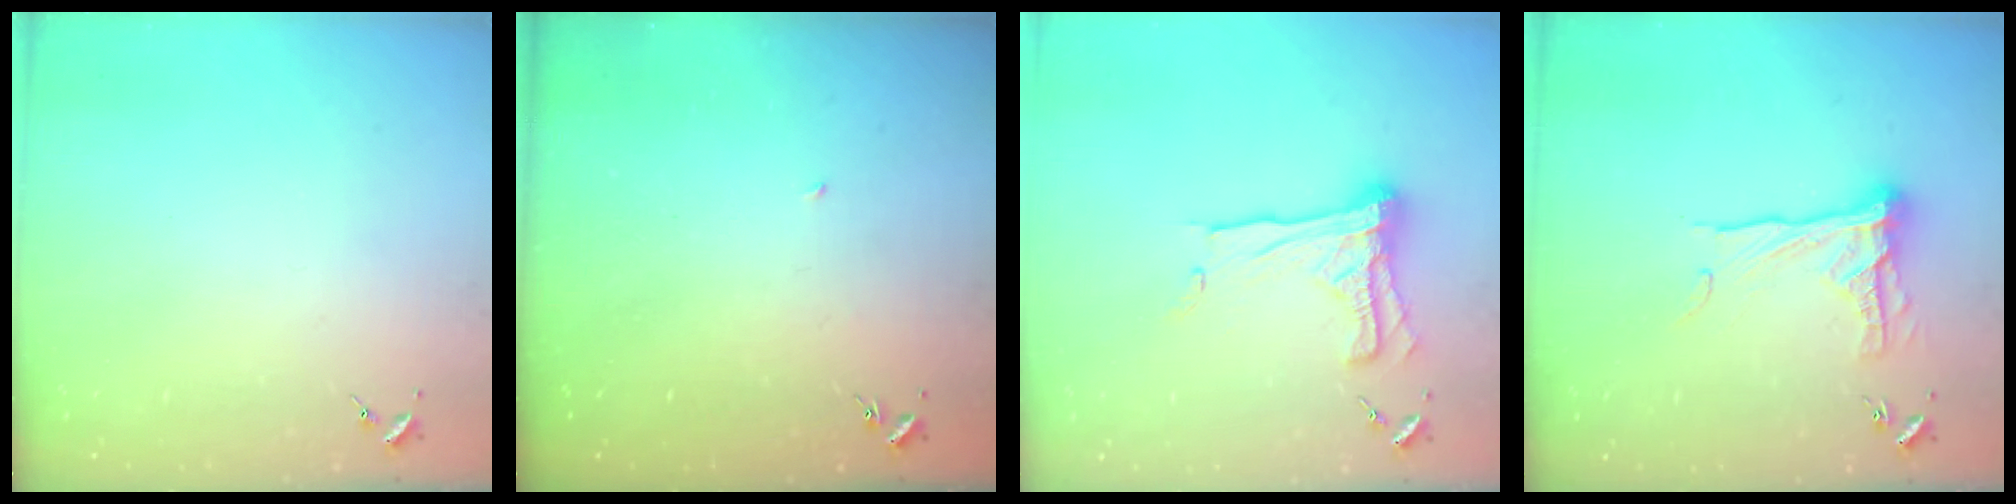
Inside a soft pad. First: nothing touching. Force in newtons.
{"total": 2.3, "press": 2.3, "slide": 0.1}
{"total": 17.8, "press": 17.8, "slide": 1.5}
{"total": 14.6, "press": 14.6, "slide": 1.1}